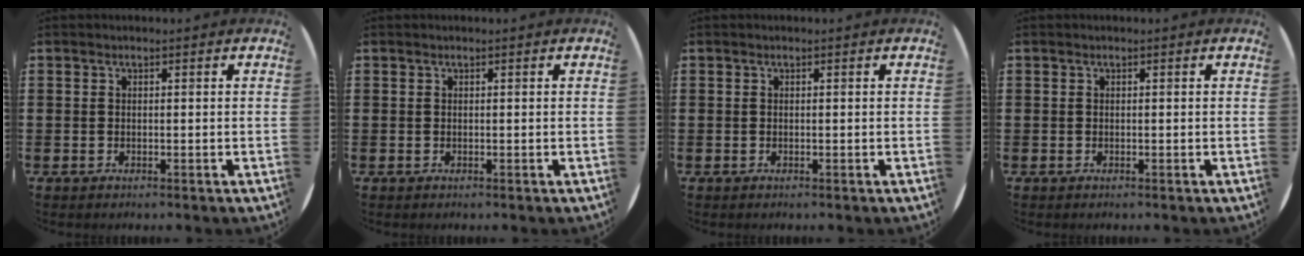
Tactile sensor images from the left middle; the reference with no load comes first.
{"total": 0.0}
{"total": 0.0}
{"total": 0.0}